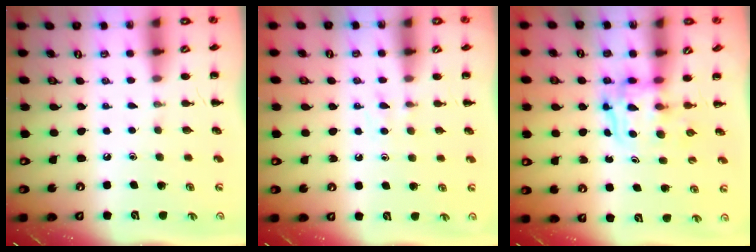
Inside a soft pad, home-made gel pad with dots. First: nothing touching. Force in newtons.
{"total": 3.0, "press": 2.7, "slide": 1.4}
{"total": 3.4, "press": 3.4, "slide": 0.2}